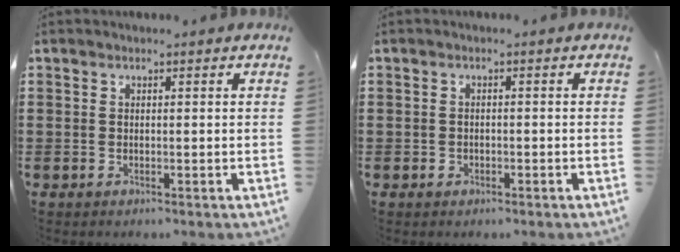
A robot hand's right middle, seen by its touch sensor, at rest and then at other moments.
{"total": 0.8, "force": [-0.5, 0.6, 0.3], "torque": [-0.007, 0.000, -0.010]}